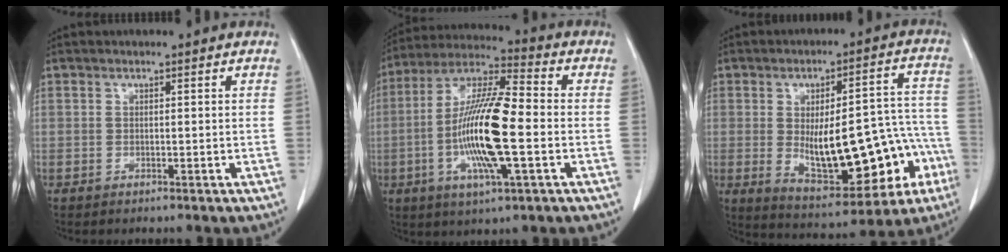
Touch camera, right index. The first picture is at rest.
{"total": 16.1, "force": [-2.8, 2.3, 15.7], "torque": [-0.307, -0.002, -0.054]}
{"total": 20.5, "force": [-4.6, 8.2, 18.2], "torque": [-0.215, 0.034, -0.037]}